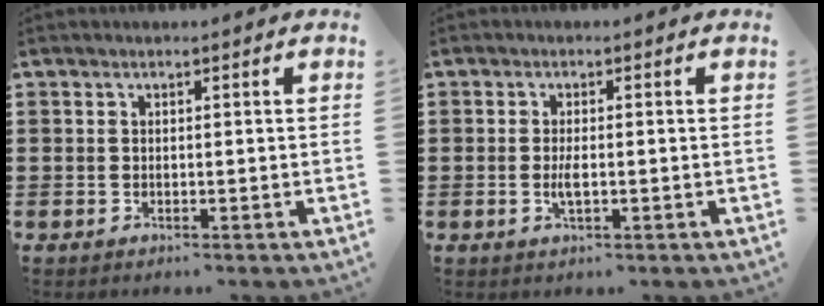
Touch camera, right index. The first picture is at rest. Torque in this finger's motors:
{"motor_torque": [1.16, 0.97, 0.31, 0.07]}